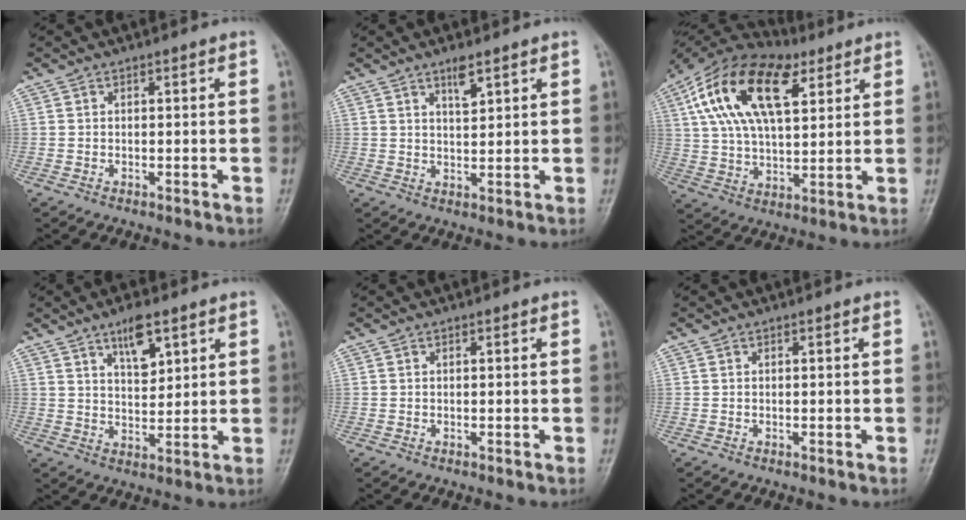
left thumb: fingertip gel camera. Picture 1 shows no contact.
{"total": 3.6, "force": [2.3, 1.0, 2.6], "torque": [-0.040, -0.013, 0.042]}
{"total": 21.4, "force": [8.3, 10.9, 16.4], "torque": [-0.286, 0.003, 0.144]}
{"total": 6.9, "force": [4.0, 2.7, 4.9], "torque": [-0.067, -0.027, 0.069]}
{"total": 0.0}
{"total": 0.0}